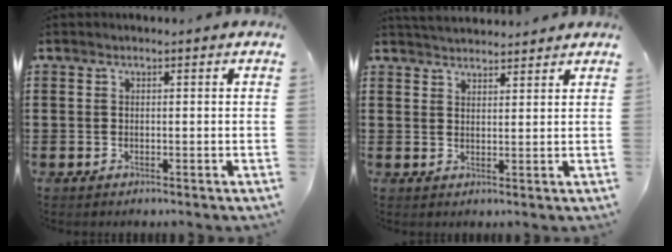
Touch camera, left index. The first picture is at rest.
{"total": 2.9, "force": [2.9, 0.1, 0.0], "torque": [-0.008, -0.006, 0.056]}